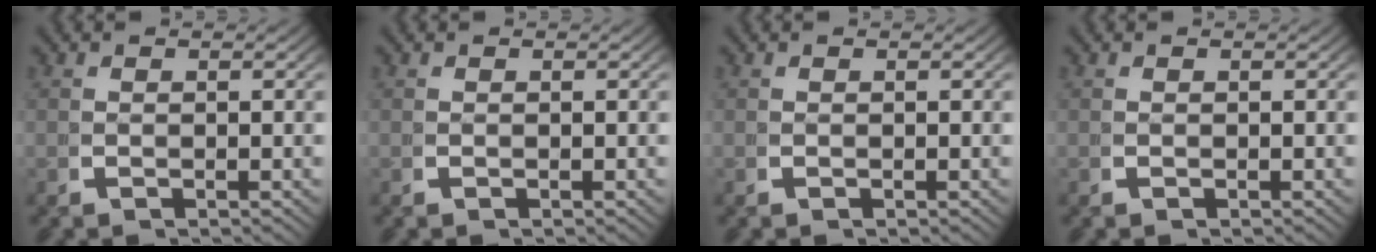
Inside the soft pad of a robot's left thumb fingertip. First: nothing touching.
{"total": 0.0}
{"total": 0.0}
{"total": 0.0}